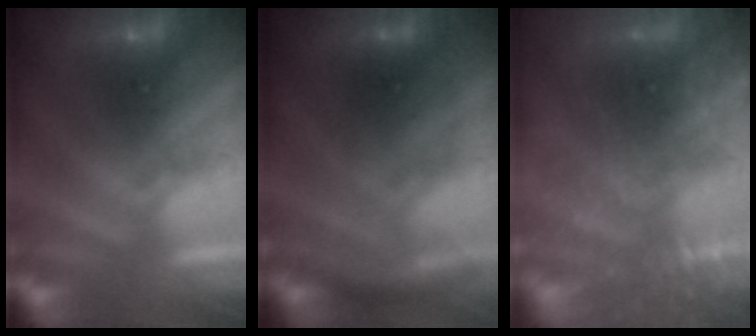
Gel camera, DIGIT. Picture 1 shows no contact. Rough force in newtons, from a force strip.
{"total": 2.8}
{"total": 7.4}